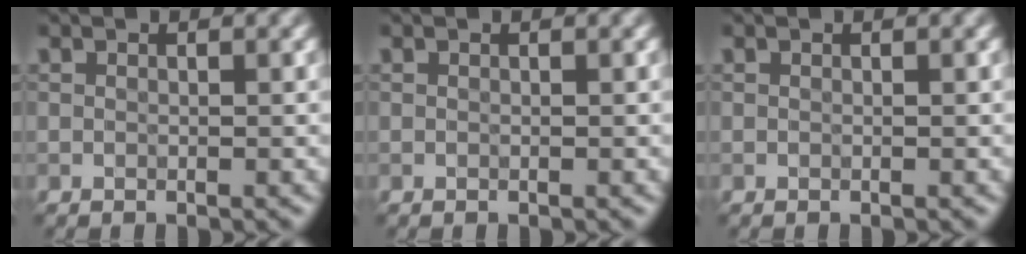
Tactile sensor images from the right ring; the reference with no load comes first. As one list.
[{"total": 0.0}, {"total": 0.0}]